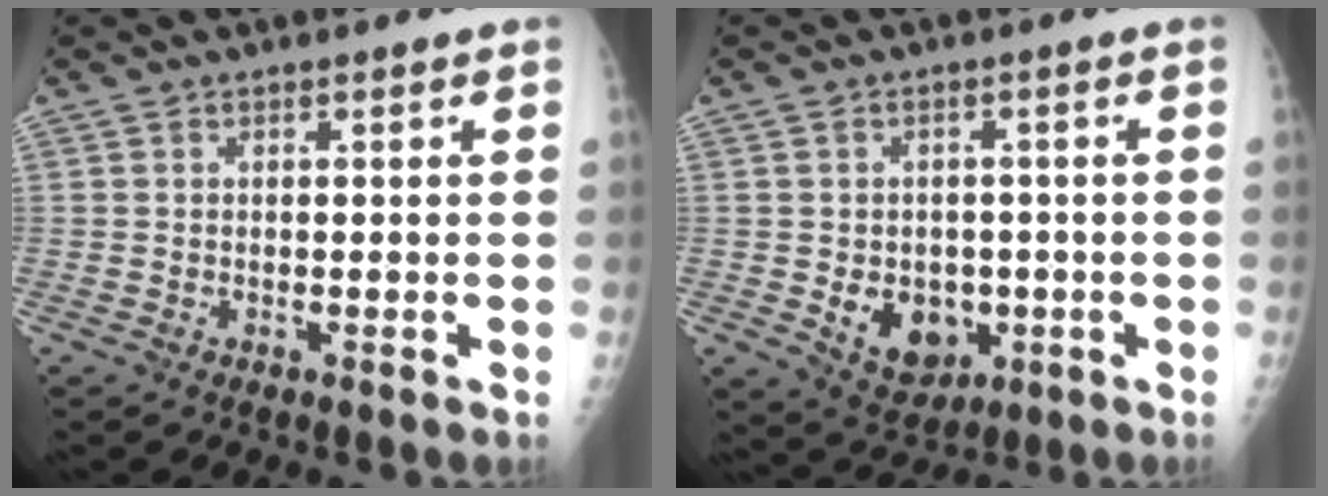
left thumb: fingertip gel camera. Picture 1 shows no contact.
{"total": 8.2, "force": [-1.8, 6.4, 4.9], "torque": [-0.044, 0.000, -0.011]}